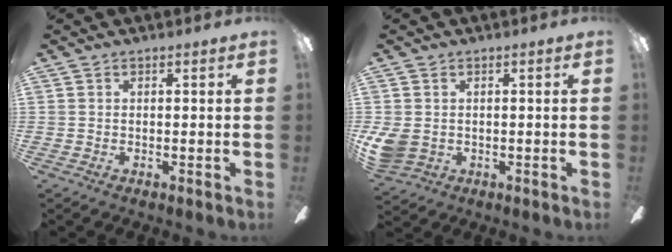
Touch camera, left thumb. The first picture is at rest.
{"total": 5.8, "force": [0.0, 4.8, 3.2], "torque": [-0.082, 0.006, 0.002]}